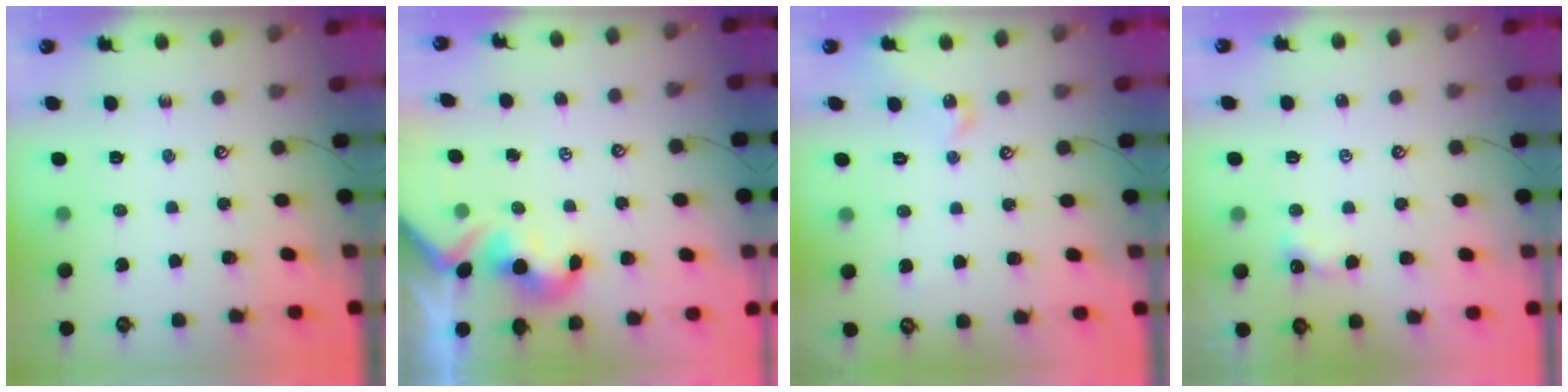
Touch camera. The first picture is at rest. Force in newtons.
{"total": 1.9, "press": 1.8, "slide": 0.6}
{"total": 3.4, "press": 3.3, "slide": 0.6}
{"total": 0.0}